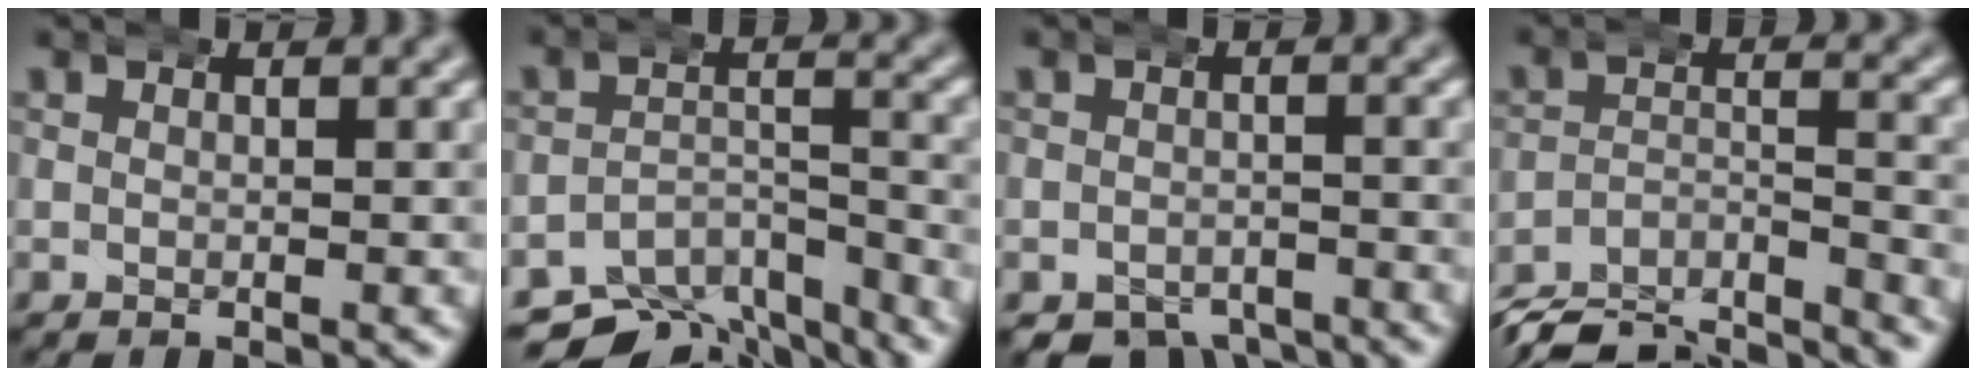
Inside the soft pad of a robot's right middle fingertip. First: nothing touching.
{"total": 8.7, "force": [-7.2, 3.6, 3.3], "torque": [-0.041, -0.021, -0.119]}
{"total": 6.6, "force": [-5.3, 3.5, 1.9], "torque": [-0.027, -0.024, -0.078]}
{"total": 12.2, "force": [-11.4, 3.3, 3.2], "torque": [-0.041, -0.028, -0.182]}